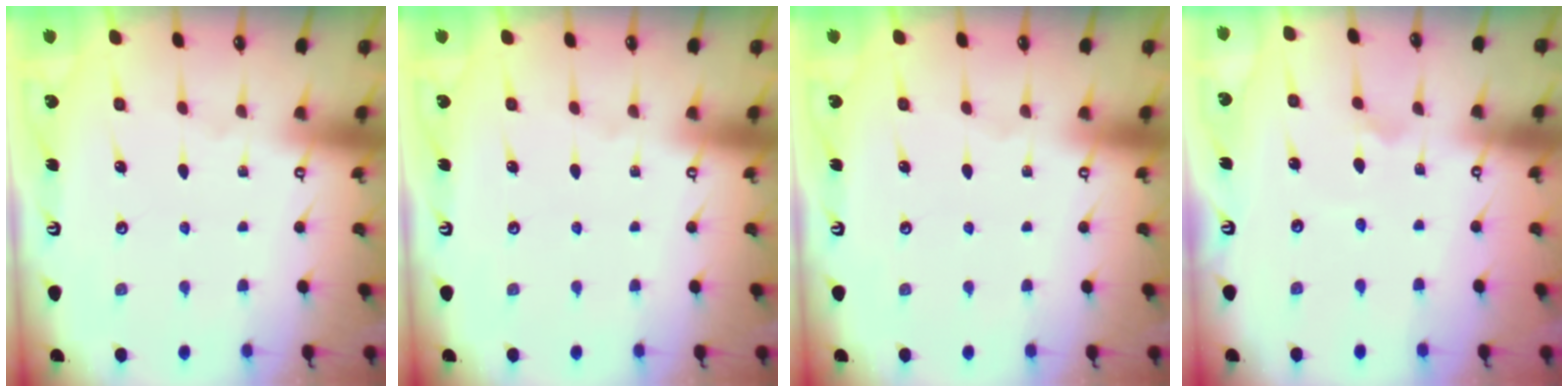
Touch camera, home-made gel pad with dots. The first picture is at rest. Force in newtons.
{"total": 0.0}
{"total": 0.0}
{"total": 2.9, "press": 2.9, "slide": 0.1}